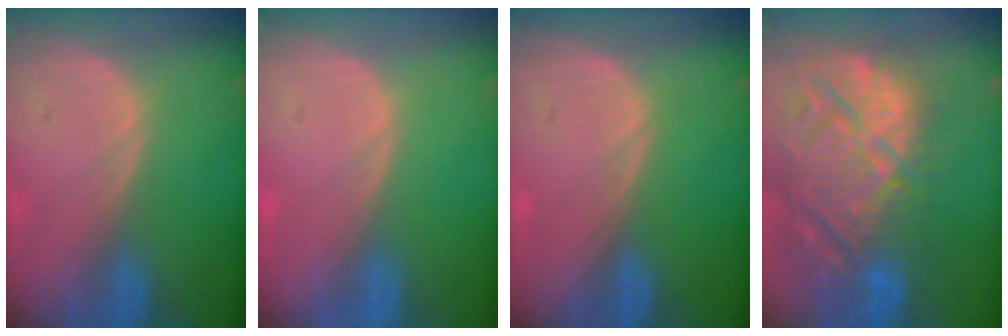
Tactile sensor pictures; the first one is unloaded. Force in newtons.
{"total": 0.0}
{"total": 0.0}
{"total": 15.4, "press": 13.1, "slide": 8.0}